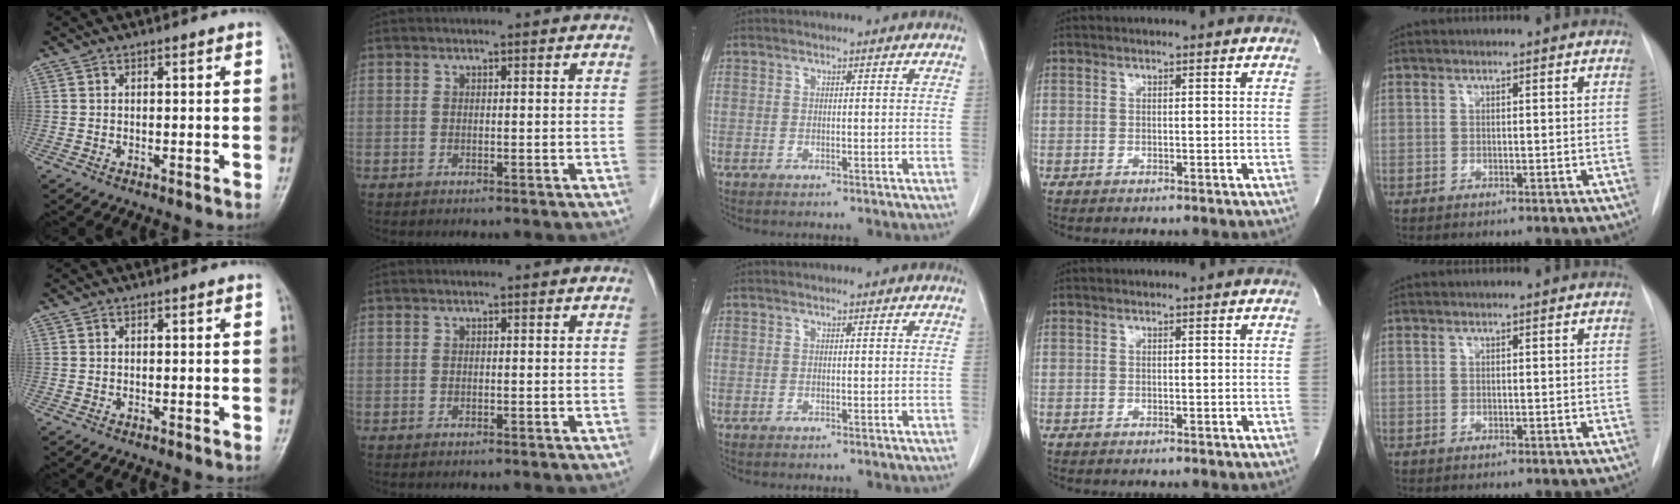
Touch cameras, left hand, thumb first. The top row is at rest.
{}